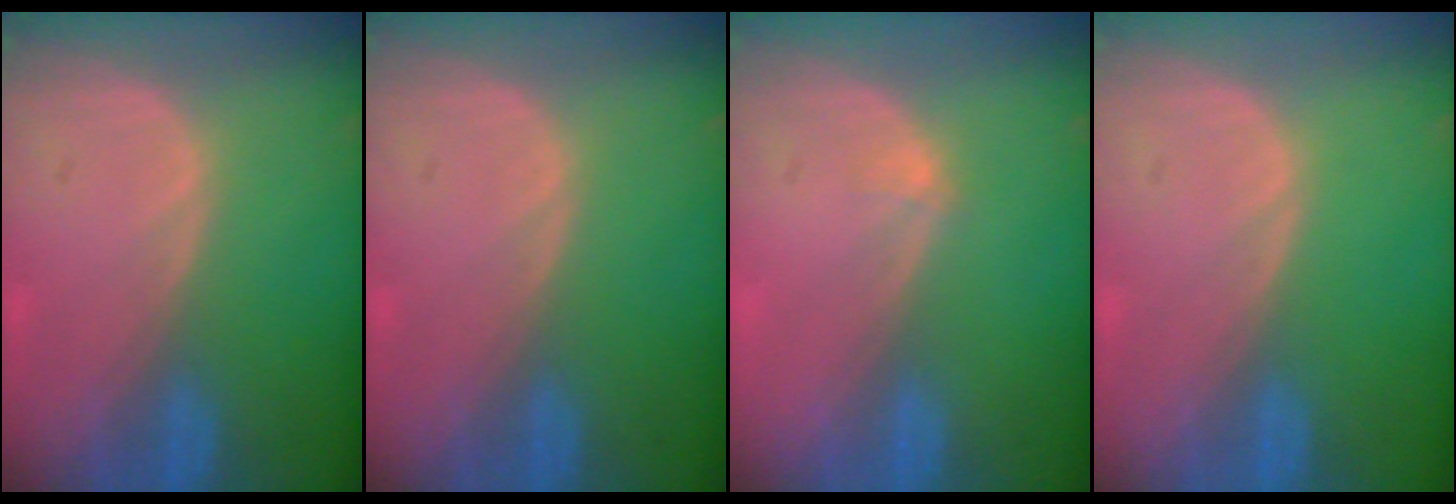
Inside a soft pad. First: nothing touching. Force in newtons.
{"total": 0.0}
{"total": 0.8, "press": 0.6, "slide": 0.5}
{"total": 0.0}